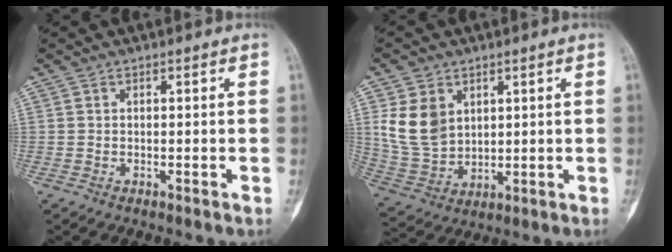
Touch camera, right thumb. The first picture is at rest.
{"total": 10.4, "force": [3.4, 7.7, 6.1], "torque": [-0.101, -0.016, 0.085]}